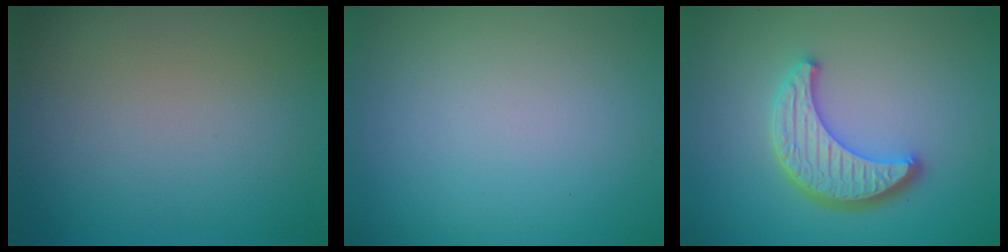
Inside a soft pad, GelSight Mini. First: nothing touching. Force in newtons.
{"total": 0.0}
{"total": 4.4, "press": 3.8, "slide": 2.3}